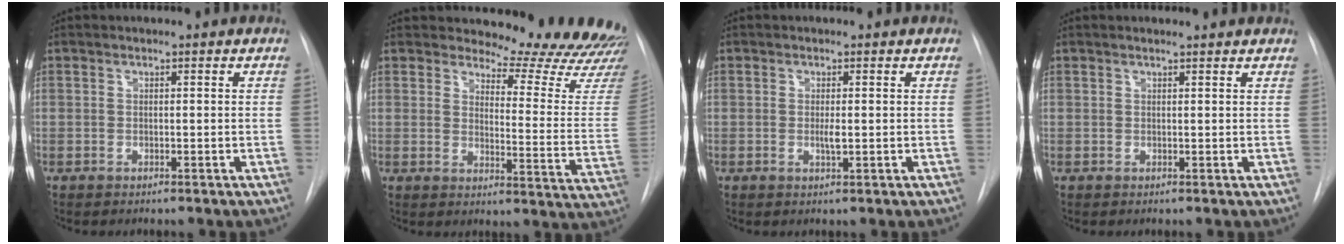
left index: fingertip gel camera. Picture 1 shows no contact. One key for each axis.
{"total": 18.0, "fx": 17.4, "fy": 2.0, "fz": 3.9, "tx": -0.034, "ty": -0.138, "tz": 0.182}
{"total": 1.5, "fx": 0.0, "fy": 0.3, "fz": 1.4, "tx": -0.030, "ty": -0.003, "tz": 0.000}
{"total": 3.1, "fx": 2.9, "fy": 0.4, "fz": 0.9, "tx": -0.018, "ty": 0.013, "tz": 0.028}